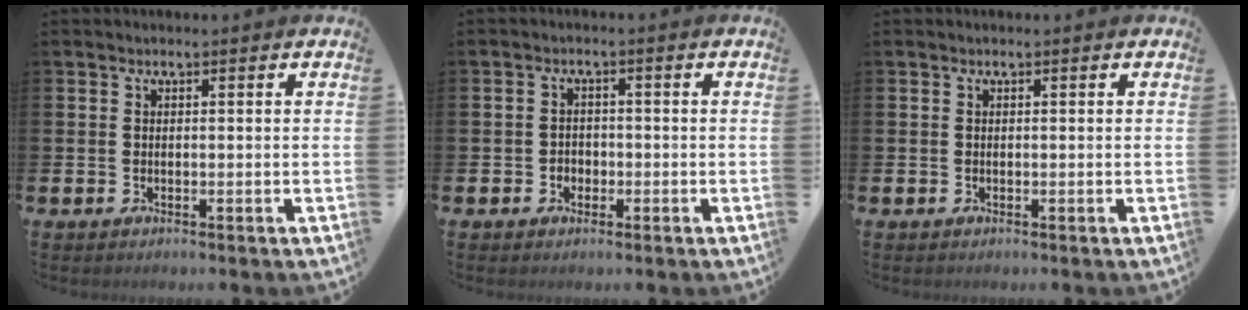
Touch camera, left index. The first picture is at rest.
{"total": 1.8, "force": [-0.7, 1.6, 0.4], "torque": [-0.006, 0.001, -0.018]}
{"total": 0.0}